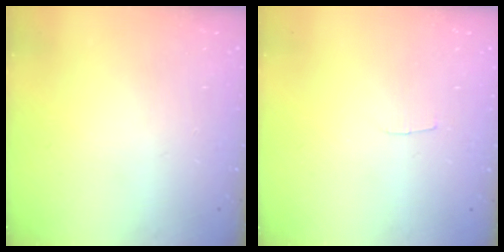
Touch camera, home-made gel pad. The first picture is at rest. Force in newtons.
{"total": 2.0, "press": 2.0, "slide": 0.2}